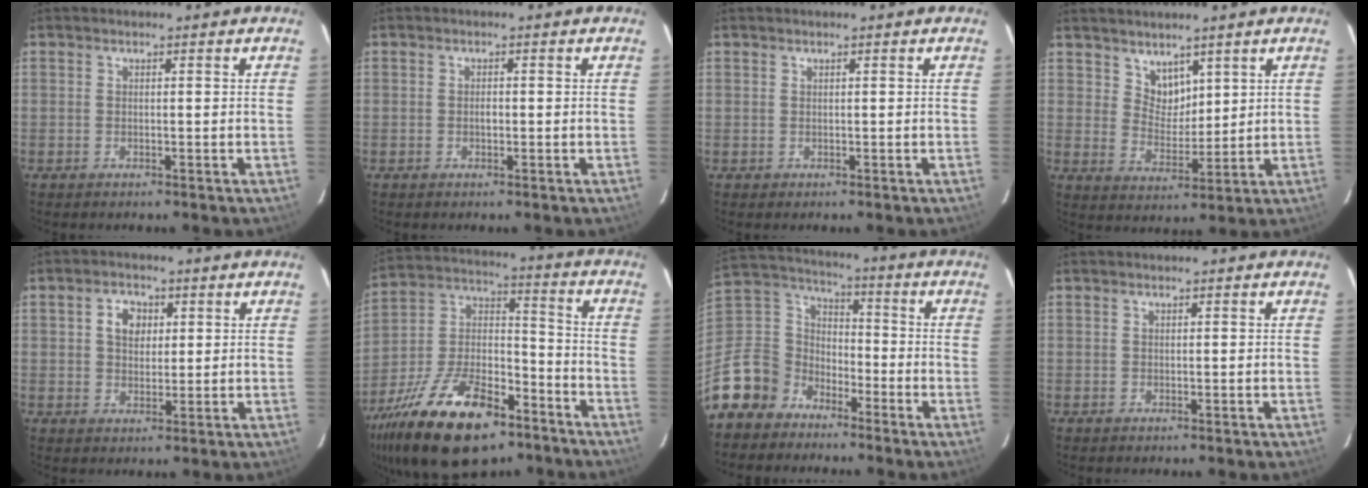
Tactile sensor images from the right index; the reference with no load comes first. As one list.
[{"total": 1.1, "force": [-0.3, 0.7, 0.8], "torque": [-0.013, 0.001, -0.004]}, {"total": 0.7, "force": [0.1, 0.7, -0.1], "torque": [0.004, 0.004, 0.002]}, {"total": 5.1, "force": [3.7, 3.3, 1.3], "torque": [-0.013, 0.002, 0.073]}, {"total": 4.9, "force": [1.5, 3.7, 2.8], "torque": [-0.042, 0.016, 0.028]}, {"total": 25.3, "force": [-15.8, 11.5, 16.1], "torque": [-0.319, -0.003, -0.261]}, {"total": 12.6, "force": [-8.6, 8.9, 2.2], "torque": [-0.081, 0.041, -0.168]}, {"total": 0.0}]